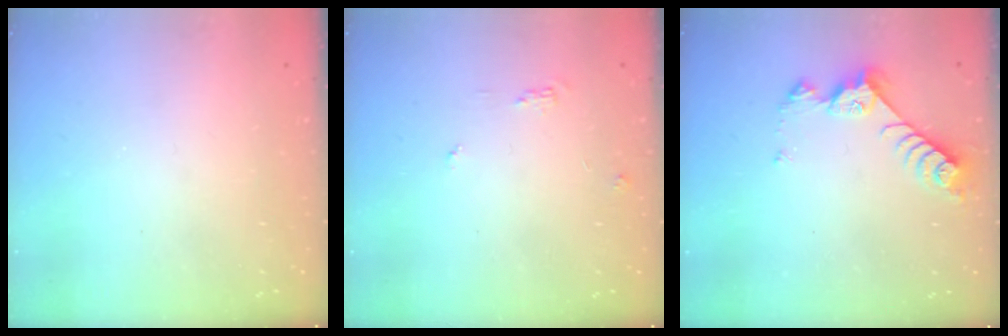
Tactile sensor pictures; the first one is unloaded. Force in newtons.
{"total": 5.3, "press": 5.3, "slide": 0.5}
{"total": 7.7, "press": 7.6, "slide": 0.5}